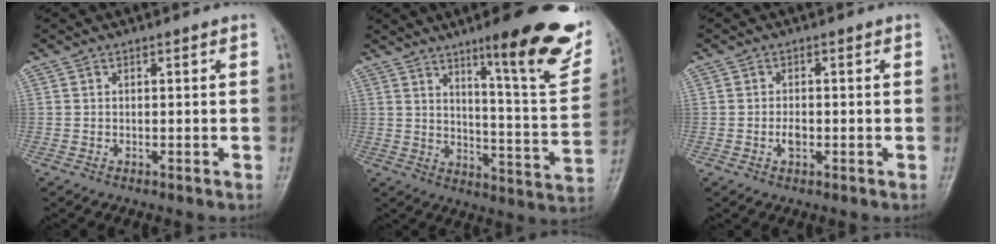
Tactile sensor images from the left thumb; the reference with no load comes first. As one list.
[{"total": 21.2, "force": [12.7, 4.1, 16.5], "torque": [-0.177, -0.066, 0.181]}, {"total": 2.2, "force": [-0.6, 1.4, 1.6], "torque": [-0.024, 0.002, -0.013]}]